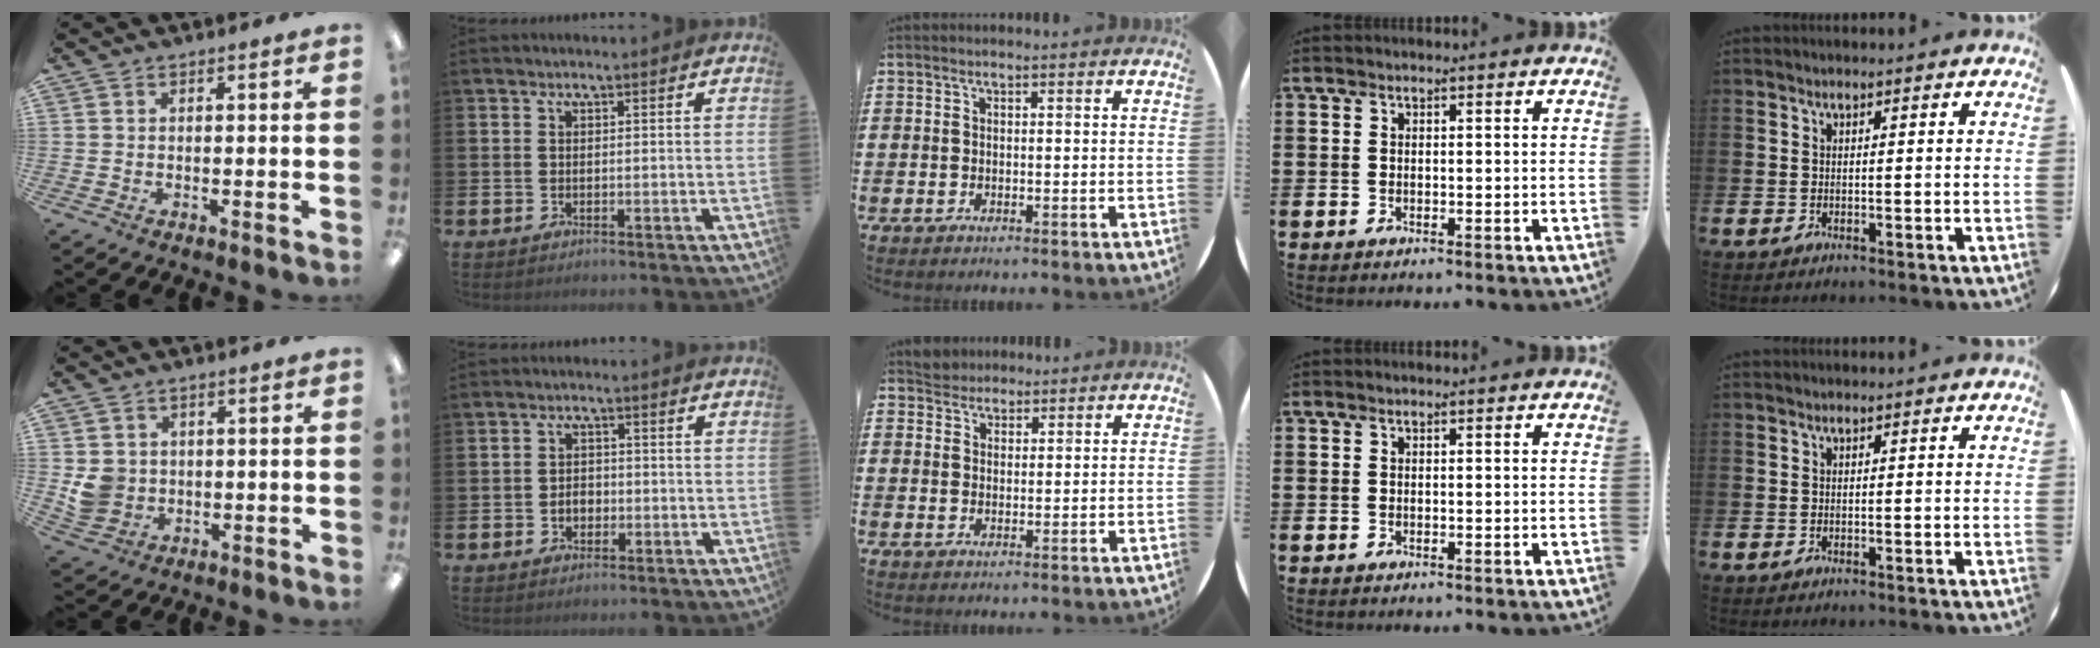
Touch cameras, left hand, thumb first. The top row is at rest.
{"thumb": {"total": 5.2, "force": [0.8, 5.0, 1.4], "torque": [-0.019, 0.007, 0.019]}, "index": {"total": 2.3, "force": [-0.7, 1.8, 1.3], "torque": [-0.016, 0.002, -0.018]}, "middle": {"total": 2.7, "force": [2.6, 0.9, -0.2], "torque": [0.005, 0.000, 0.049]}}